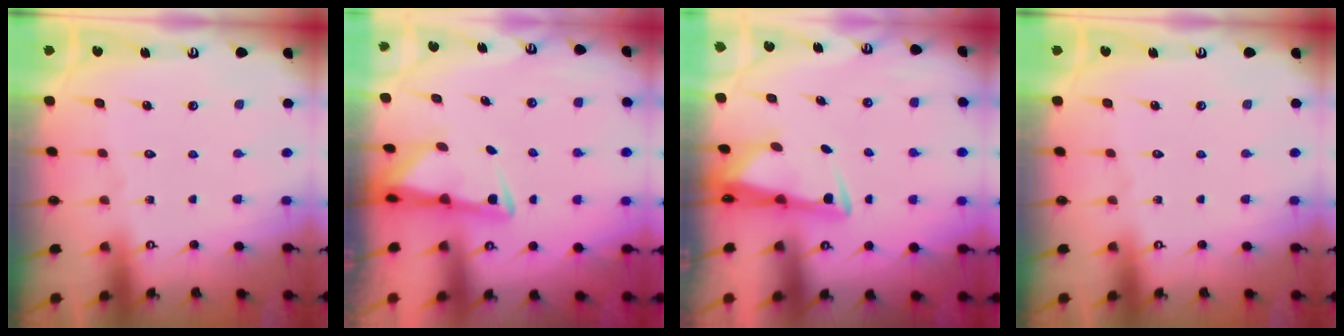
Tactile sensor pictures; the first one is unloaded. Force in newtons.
{"total": 2.9, "press": 2.8, "slide": 0.6}
{"total": 3.0, "press": 2.8, "slide": 0.9}
{"total": 0.0}